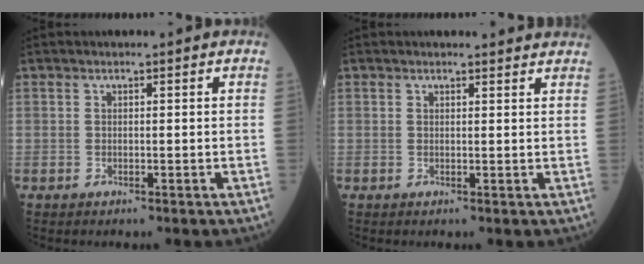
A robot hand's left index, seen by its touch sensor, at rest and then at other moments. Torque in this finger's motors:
{"motor_torque": [0.02, -0.04, 0.00, 0.02]}